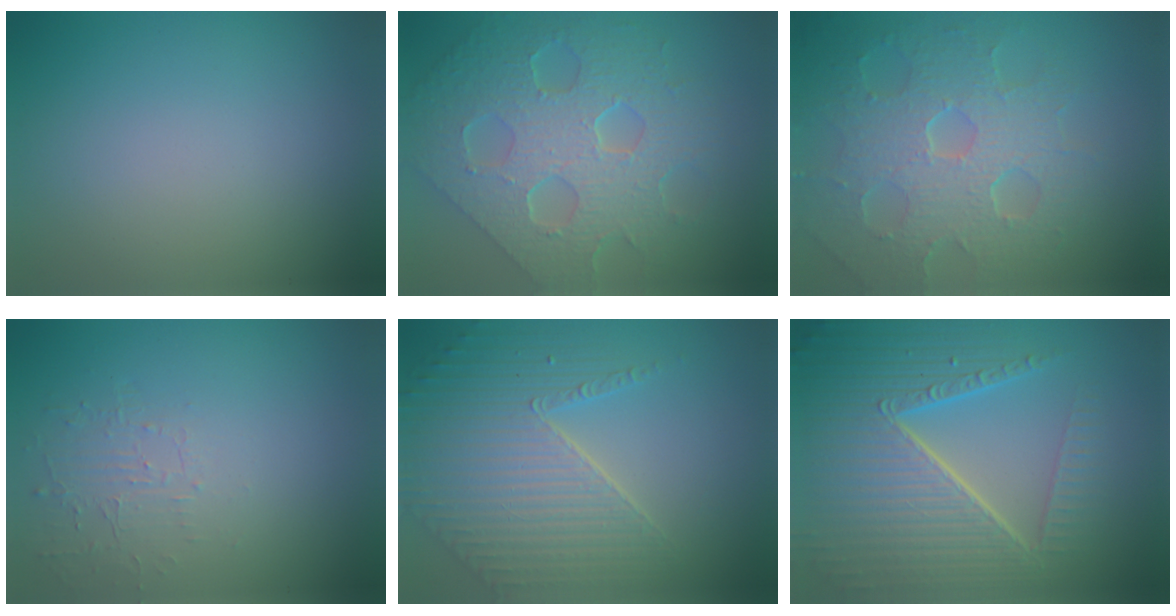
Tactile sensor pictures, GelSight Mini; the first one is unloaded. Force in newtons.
{"total": 8.7, "press": 6.4, "slide": 5.8}
{"total": 8.3, "press": 5.7, "slide": 6.0}
{"total": 1.6, "press": 0.3, "slide": 1.6}
{"total": 5.2, "press": 4.8, "slide": 2.1}
{"total": 10.8, "press": 6.7, "slide": 8.4}